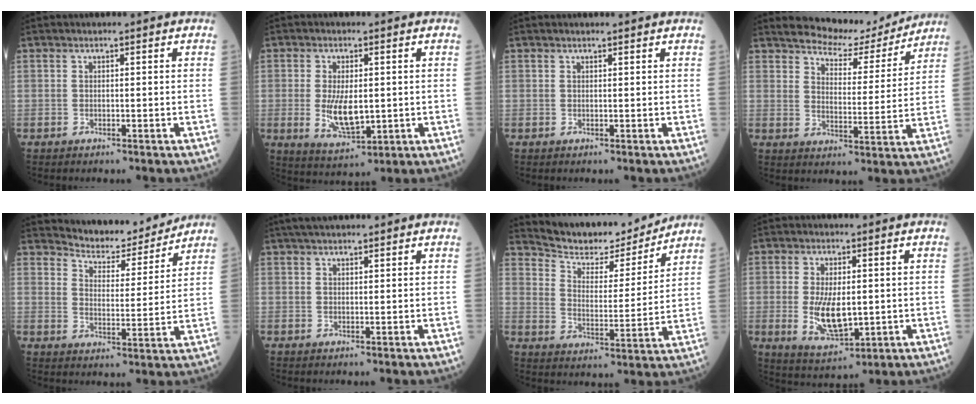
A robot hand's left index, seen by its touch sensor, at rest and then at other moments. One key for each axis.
{"total": 7.0, "fx": -0.4, "fy": 2.9, "fz": 6.3, "tx": -0.128, "ty": -0.016, "tz": 0.001}
{"total": 1.2, "fx": 1.1, "fy": 0.1, "fz": 0.4, "tx": -0.009, "ty": 0.008, "tz": 0.017}
{"total": 10.2, "fx": 9.9, "fy": 2.1, "fz": 1.6, "tx": -0.027, "ty": -0.008, "tz": 0.141}
{"total": 9.5, "fx": 9.4, "fy": 1.5, "fz": 0.9, "tx": -0.020, "ty": -0.004, "tz": 0.141}
{"total": 4.2, "fx": 3.6, "fy": 0.7, "fz": 2.1, "tx": -0.032, "ty": 0.032, "tz": 0.061}
{"total": 12.8, "fx": 12.4, "fy": 2.2, "fz": 2.4, "tx": -0.050, "ty": -0.006, "tz": 0.196}
{"total": 7.9, "fx": -0.5, "fy": 3.4, "fz": 7.2, "tx": -0.144, "ty": -0.016, "tz": 0.000}